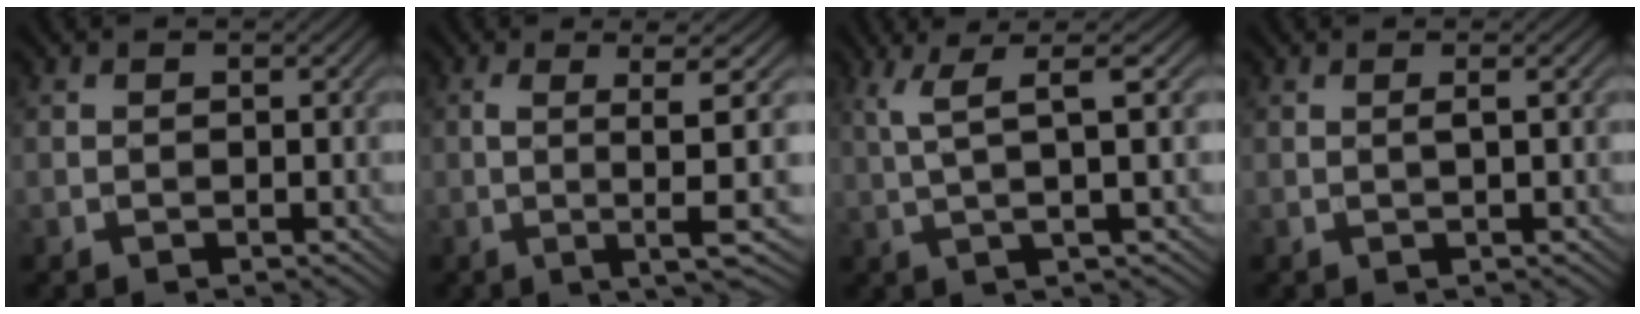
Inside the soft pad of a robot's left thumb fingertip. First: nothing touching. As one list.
[{"total": 6.1, "force": [0.0, 0.3, 6.1], "torque": [-0.115, 0.007, -0.003]}, {"total": 6.1, "force": [2.3, 0.7, 5.6], "torque": [-0.111, 0.020, 0.046]}, {"total": 1.4, "force": [0.3, 0.1, 1.4], "torque": [-0.028, 0.008, 0.000]}]